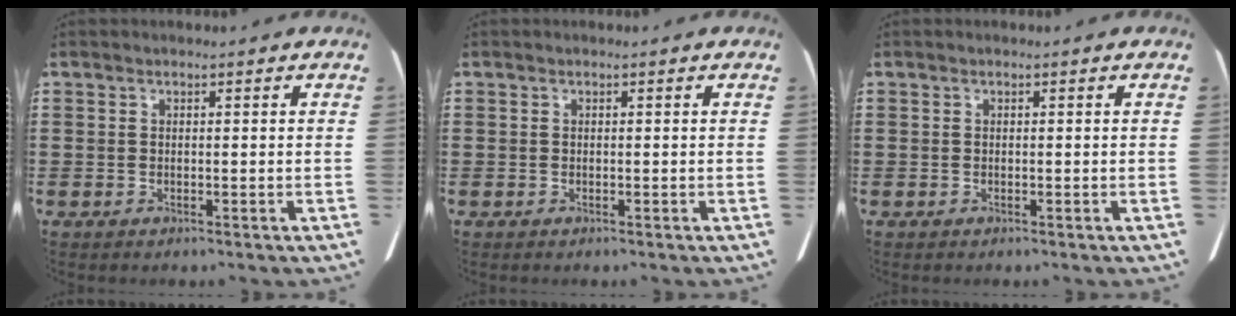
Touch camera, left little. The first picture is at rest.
{"total": 0.0}
{"total": 0.0}